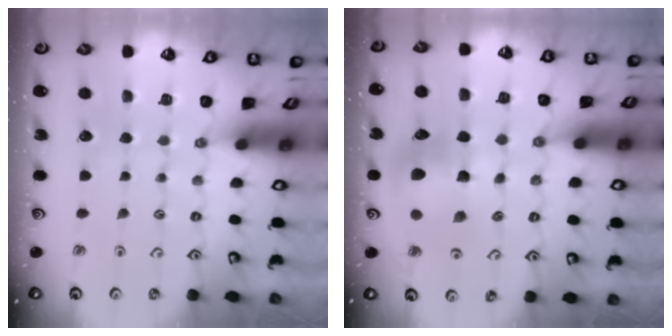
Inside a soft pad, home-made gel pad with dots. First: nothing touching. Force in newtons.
{"total": 10.6, "press": 10.6, "slide": 1.2}